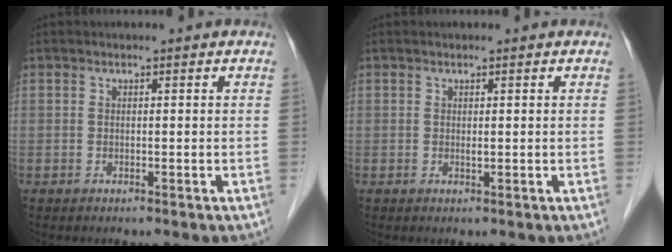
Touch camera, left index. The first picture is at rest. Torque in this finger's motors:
{"motor_torque": [0.21, 0.13, 0.01, 0.00]}